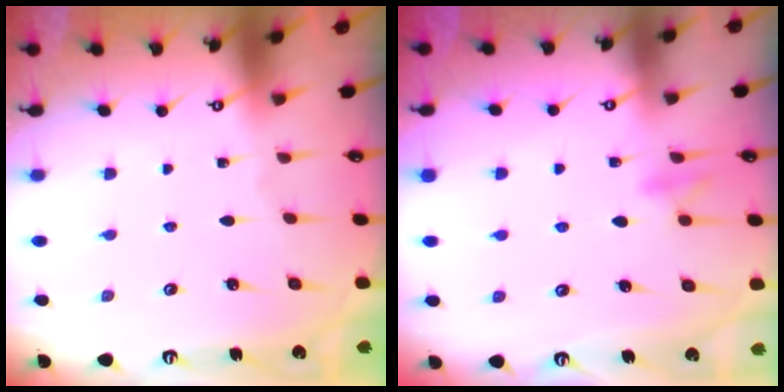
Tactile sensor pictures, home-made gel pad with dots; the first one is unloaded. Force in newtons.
{"total": 7.9, "press": 7.8, "slide": 0.8}